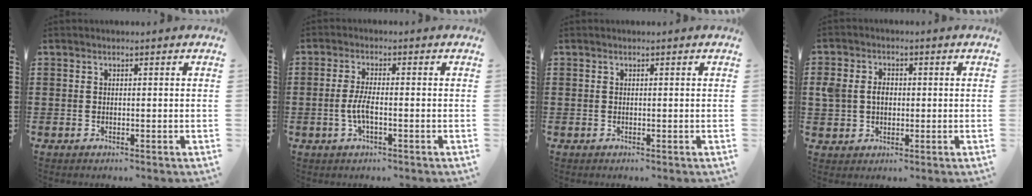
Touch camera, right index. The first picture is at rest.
{"total": 3.8, "force": [-1.1, 0.8, 3.6], "torque": [-0.085, -0.007, -0.026]}
{"total": 0.0}
{"total": 4.0, "force": [0.1, 3.3, 2.3], "torque": [-0.067, 0.009, -0.005]}